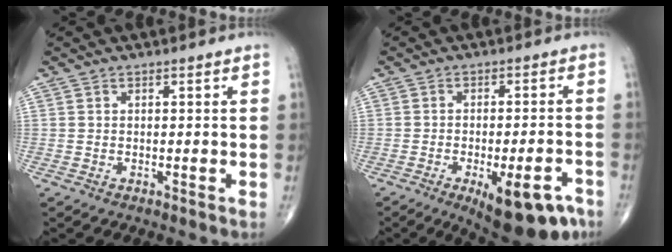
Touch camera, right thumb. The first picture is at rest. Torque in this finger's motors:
{"motor_torque": [1.76, 1.06, 0.90, -0.79, 0.28]}